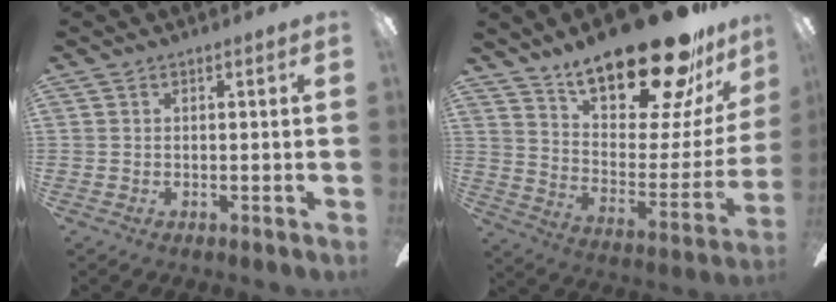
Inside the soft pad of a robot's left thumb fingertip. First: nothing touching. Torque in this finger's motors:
{"motor_torque": [3.23, 1.78, 1.34, -1.43, 0.21]}